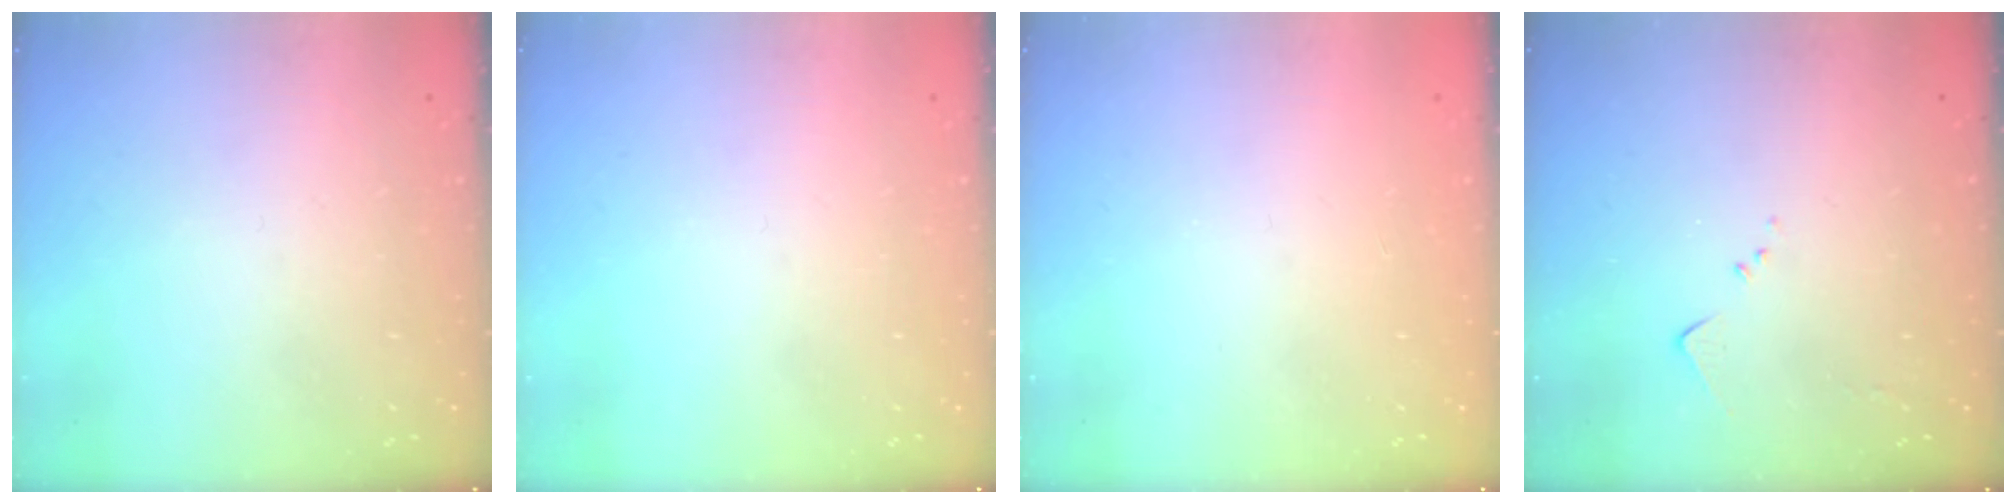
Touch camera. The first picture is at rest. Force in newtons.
{"total": 0.0}
{"total": 1.0, "press": 0.9, "slide": 0.1}
{"total": 3.9, "press": 3.9, "slide": 0.5}